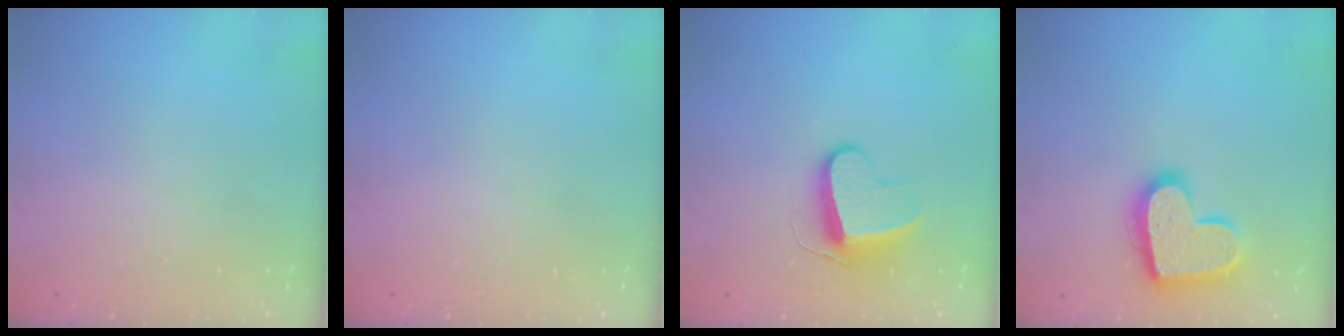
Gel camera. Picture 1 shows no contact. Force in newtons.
{"total": 0.0}
{"total": 9.2, "press": 9.2, "slide": 0.2}
{"total": 17.6, "press": 17.5, "slide": 1.3}